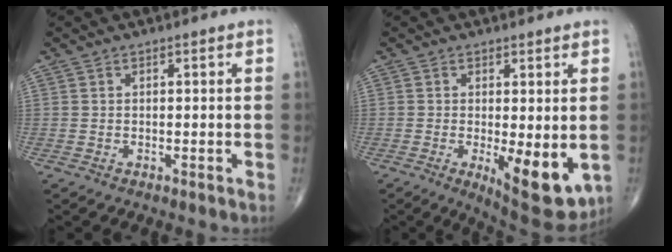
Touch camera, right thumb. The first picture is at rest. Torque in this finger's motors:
{"motor_torque": [0.87, 1.88, 0.17, -0.24, 0.27]}